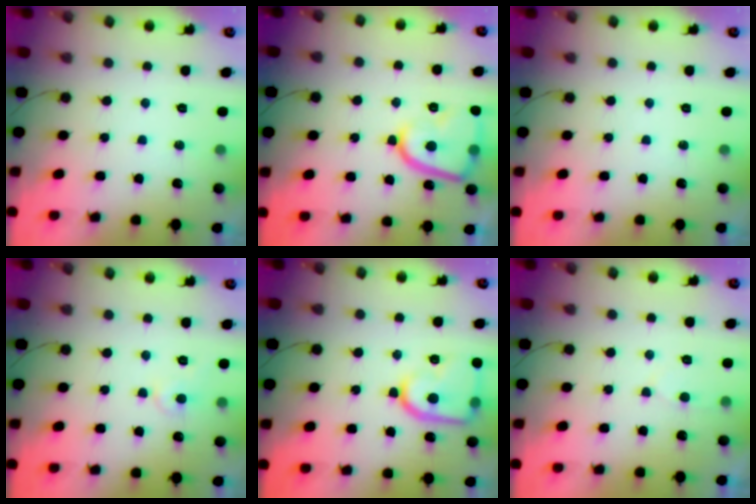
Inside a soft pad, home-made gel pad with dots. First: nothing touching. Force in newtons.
{"total": 14.2, "press": 14.1, "slide": 1.6}
{"total": 0.0}
{"total": 5.0, "press": 5.0, "slide": 0.4}
{"total": 16.1, "press": 16.0, "slide": 1.4}
{"total": 3.4, "press": 3.4, "slide": 0.5}